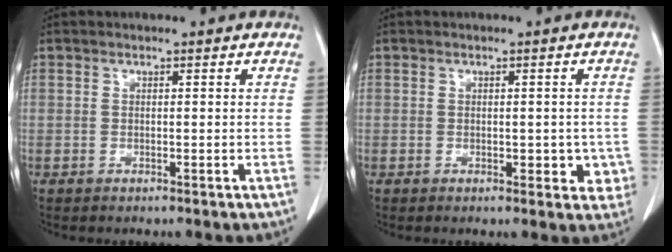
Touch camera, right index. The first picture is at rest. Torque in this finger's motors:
{"motor_torque": [0.03, 0.06, 0.02, 0.01]}